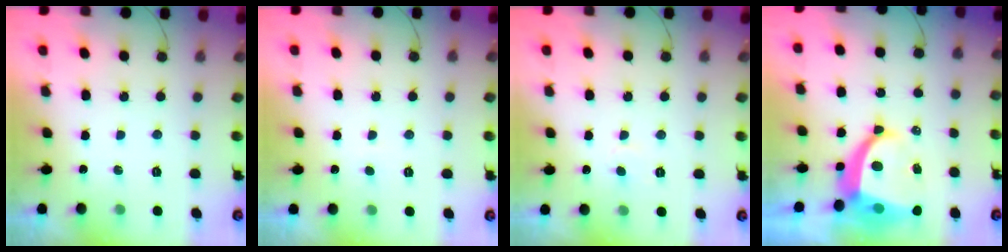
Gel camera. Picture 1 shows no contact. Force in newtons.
{"total": 2.6, "press": 2.6, "slide": 0.3}
{"total": 4.0, "press": 4.0, "slide": 0.4}
{"total": 8.1, "press": 8.0, "slide": 0.8}